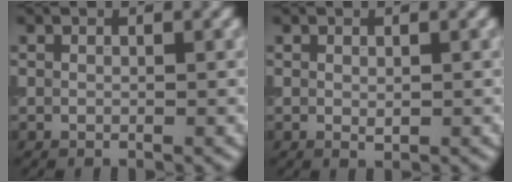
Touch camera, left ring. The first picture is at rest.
{"total": 0.5, "force": [0.1, 0.3, 0.4], "torque": [-0.006, -0.002, 0.002]}